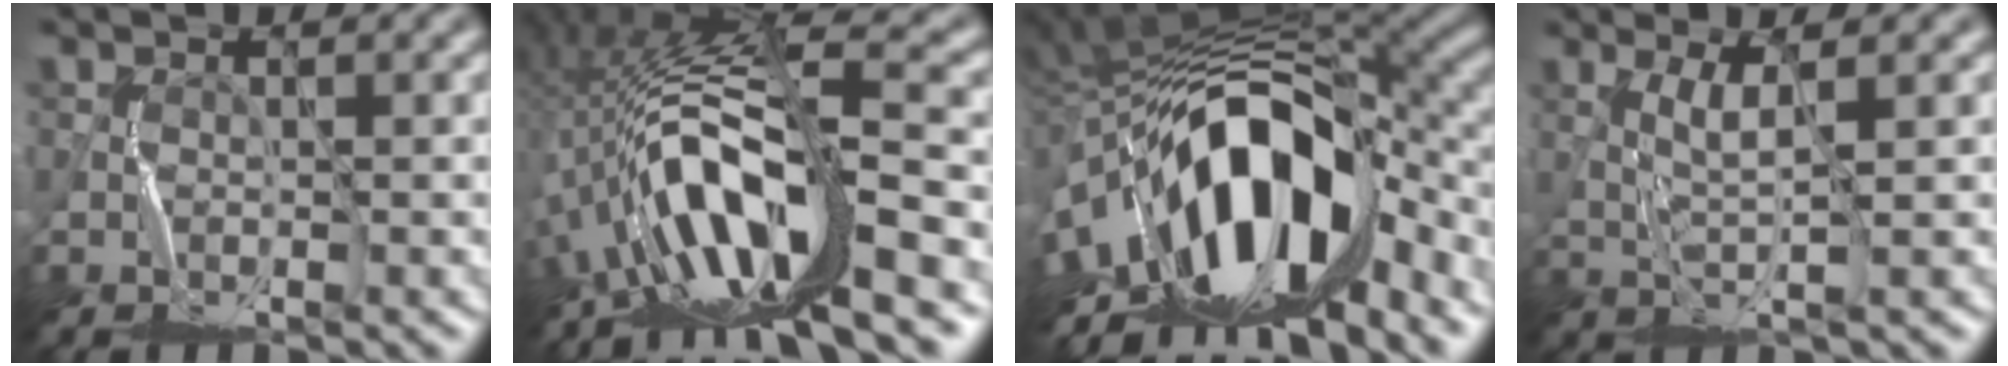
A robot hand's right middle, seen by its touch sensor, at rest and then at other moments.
{"total": 12.4, "force": [-5.5, 2.4, 10.9], "torque": [-0.196, 0.024, -0.094]}
{"total": 14.5, "force": [-4.7, 6.9, 11.9], "torque": [-0.187, 0.010, -0.084]}
{"total": 2.4, "force": [0.8, -0.6, 2.2], "torque": [-0.055, -0.002, 0.024]}